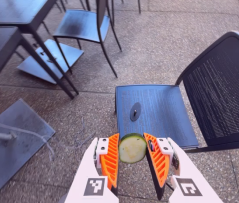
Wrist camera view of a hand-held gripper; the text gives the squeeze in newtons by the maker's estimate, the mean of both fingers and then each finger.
{"total": 11.8, "left": 11.7, "right": 11.9}